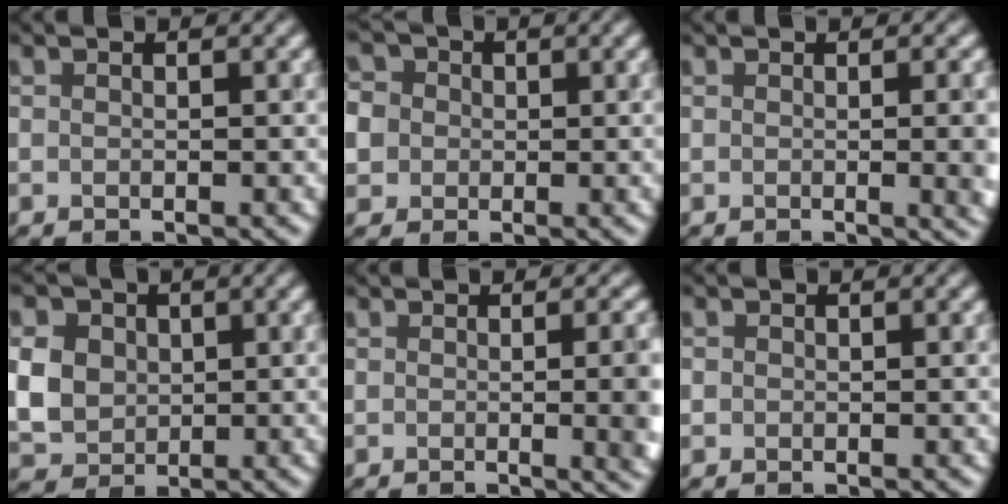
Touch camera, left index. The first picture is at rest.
{"total": 6.8, "force": [1.1, 6.1, 2.9], "torque": [-0.066, 0.032, -0.006]}
{"total": 4.8, "force": [-0.1, 1.8, 4.5], "torque": [-0.033, -0.001, 0.003]}
{"total": 6.0, "force": [0.8, 5.1, 3.1], "torque": [-0.081, 0.010, 0.010]}
{"total": 6.0, "force": [-0.2, 2.3, 5.5], "torque": [-0.037, -0.002, 0.001]}
{"total": 0.6, "force": [0.1, 0.6, 0.1], "torque": [0.005, -0.001, 0.000]}